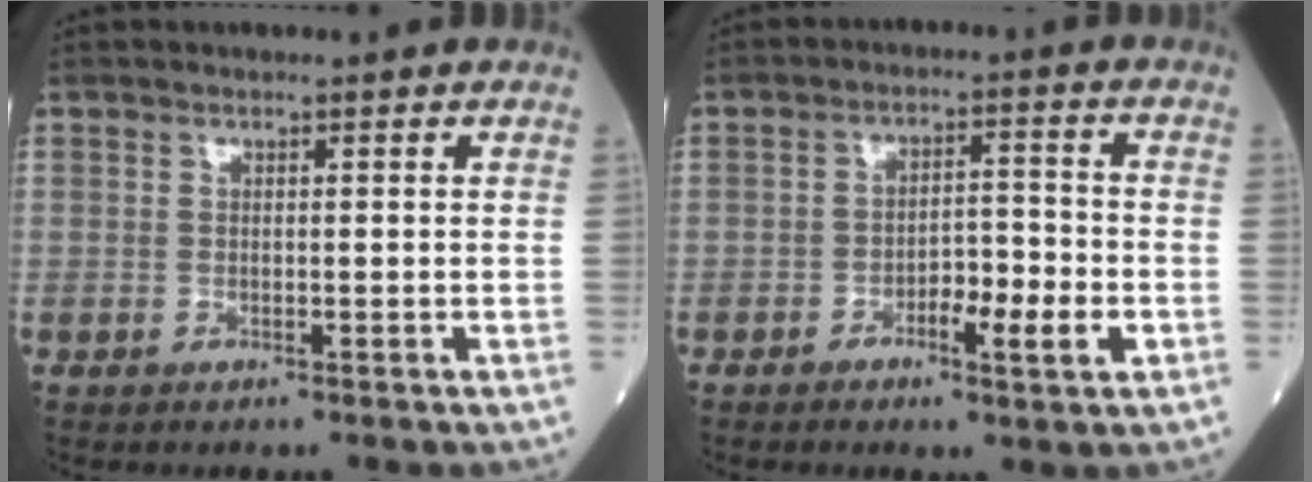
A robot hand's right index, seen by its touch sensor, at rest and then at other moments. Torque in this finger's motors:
{"motor_torque": [0.49, -0.43, 0.12, 0.03]}